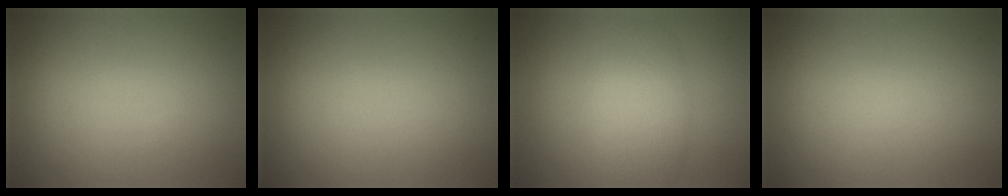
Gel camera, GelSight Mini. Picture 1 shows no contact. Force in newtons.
{"total": 0.0}
{"total": 2.7, "press": 2.7, "slide": 0.3}
{"total": 0.0}